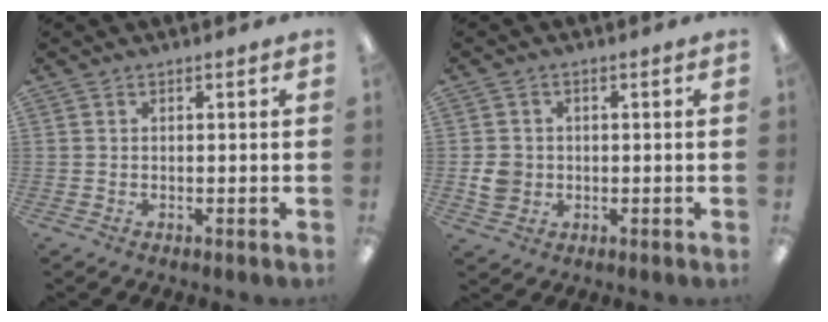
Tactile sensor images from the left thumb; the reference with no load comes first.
{"total": 4.5, "force": [-0.5, 4.1, 1.8], "torque": [-0.031, 0.004, -0.009]}